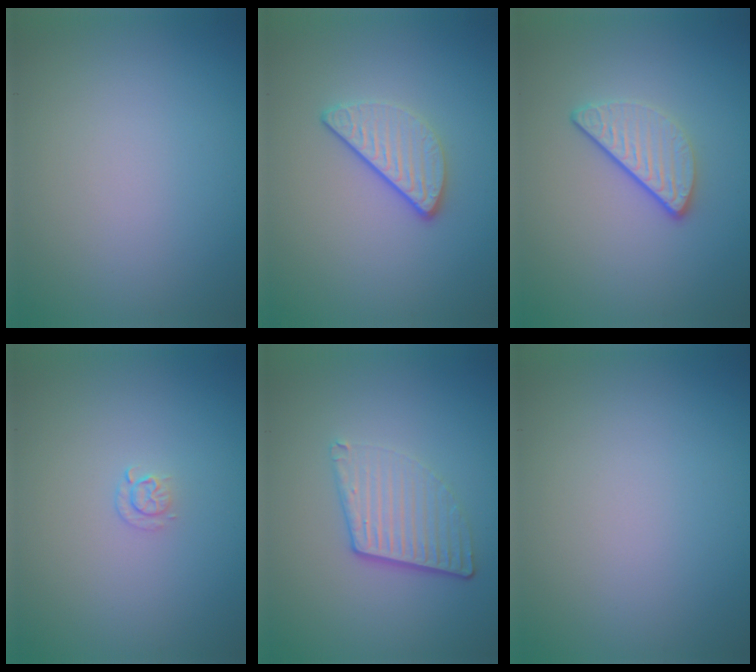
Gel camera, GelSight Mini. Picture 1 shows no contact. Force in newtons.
{"total": 2.9, "press": 2.4, "slide": 1.7}
{"total": 3.0, "press": 2.3, "slide": 1.8}
{"total": 0.9, "press": 0.6, "slide": 0.6}
{"total": 4.1, "press": 2.7, "slide": 3.1}
{"total": 0.0}